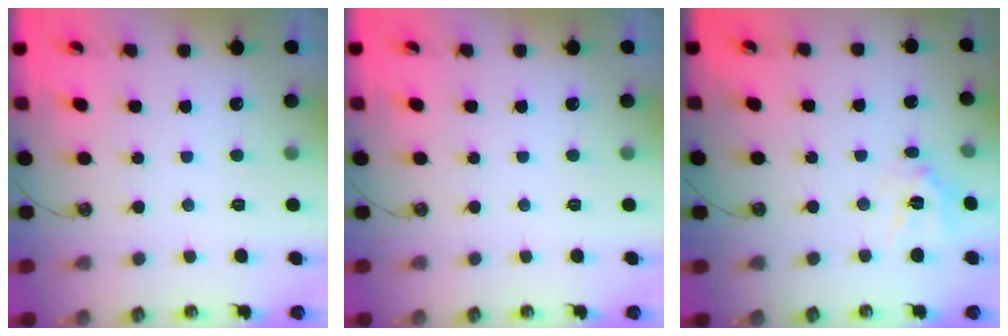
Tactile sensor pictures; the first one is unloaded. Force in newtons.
{"total": 0.0}
{"total": 10.8, "press": 10.8, "slide": 1.1}